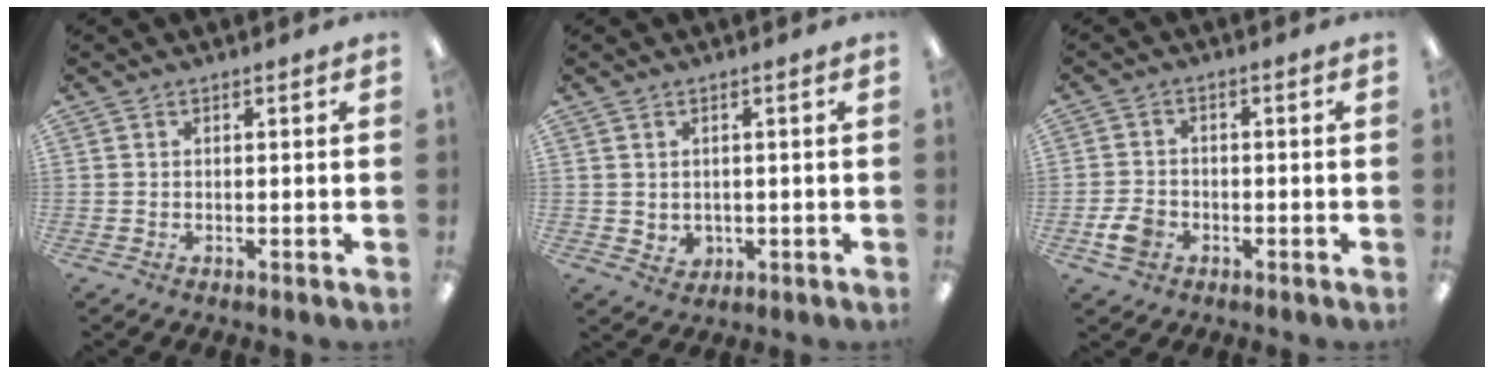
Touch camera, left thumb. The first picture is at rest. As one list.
[{"total": 2.3, "force": [1.3, 1.9, 0.6], "torque": [-0.006, -0.007, 0.022]}, {"total": 4.9, "force": [-2.0, 3.6, 2.6], "torque": [-0.059, 0.005, -0.038]}]